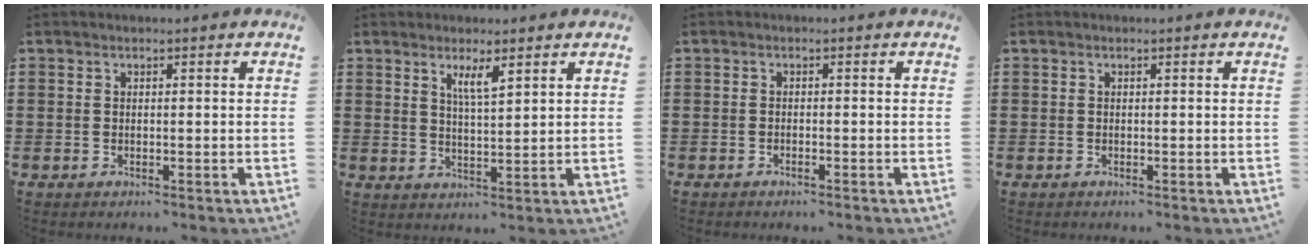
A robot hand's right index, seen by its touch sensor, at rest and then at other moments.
{"total": 3.6, "force": [2.2, 0.7, 2.8], "torque": [-0.059, 0.003, 0.037]}
{"total": 0.6, "force": [-0.5, -0.1, 0.2], "torque": [-0.006, -0.004, -0.010]}
{"total": 0.0}